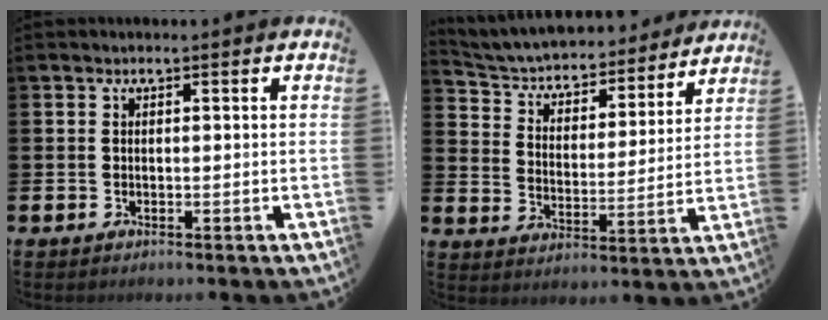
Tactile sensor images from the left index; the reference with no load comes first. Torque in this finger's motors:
{"motor_torque": [1.27, -0.87, 0.47, 0.14]}